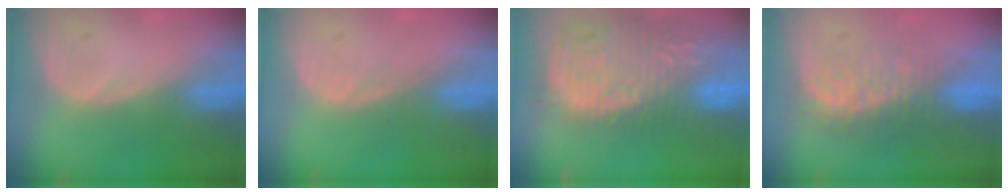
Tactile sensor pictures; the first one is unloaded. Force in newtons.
{"total": 0.5, "press": 0.5, "slide": 0.1}
{"total": 15.9, "press": 13.1, "slide": 9.0}
{"total": 7.8, "press": 7.6, "slide": 2.1}